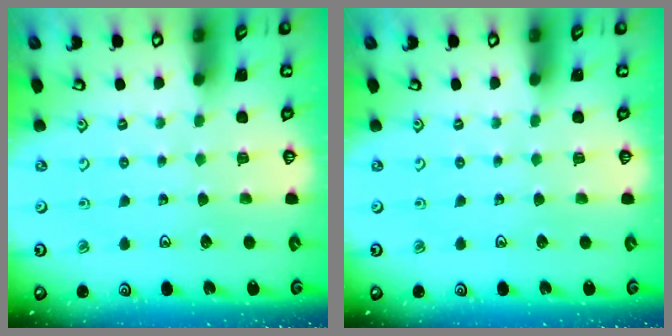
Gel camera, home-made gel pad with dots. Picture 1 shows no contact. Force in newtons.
{"total": 0.0}